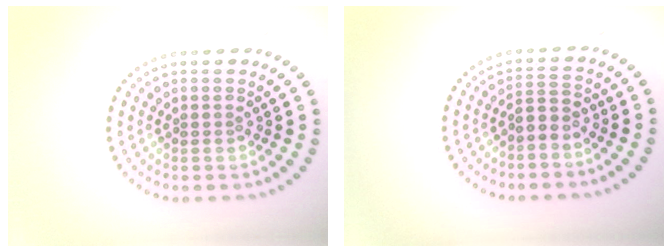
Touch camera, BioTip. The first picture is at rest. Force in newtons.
{"total": 2.0, "press": 1.4, "slide": 1.3}